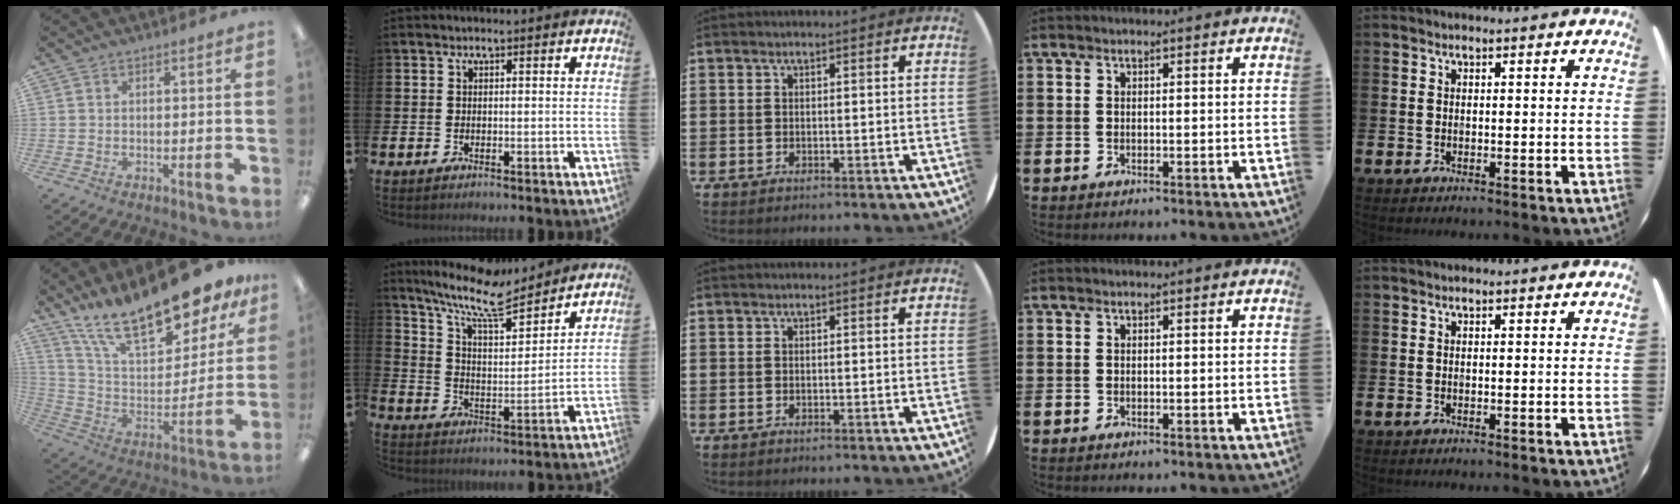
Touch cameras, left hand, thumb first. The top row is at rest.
{"thumb": {"total": 21.0, "force": [17.1, 6.1, 10.6], "torque": [-0.191, -0.119, 0.297]}, "index": {"total": 10.9, "force": [9.5, 2.1, 4.9], "torque": [-0.118, -0.060, 0.165]}}